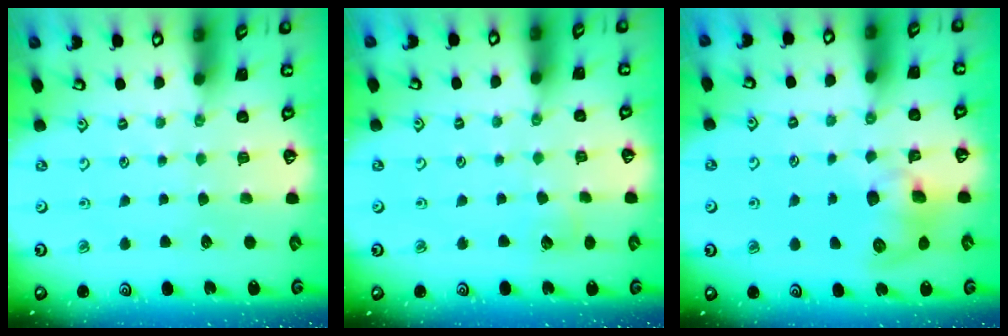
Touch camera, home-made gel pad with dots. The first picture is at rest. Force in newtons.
{"total": 4.8, "press": 4.7, "slide": 0.4}
{"total": 9.1, "press": 9.1, "slide": 0.6}